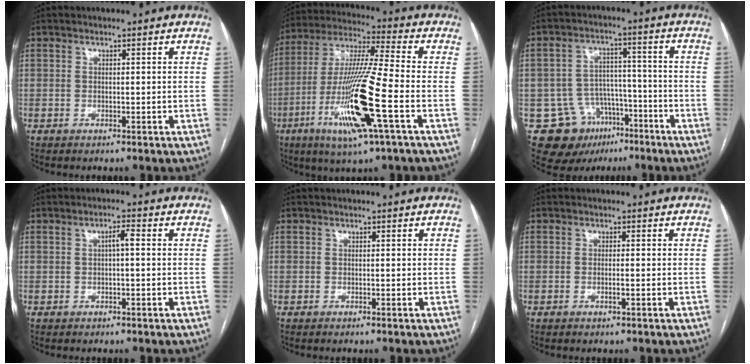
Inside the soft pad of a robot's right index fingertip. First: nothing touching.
{"total": 17.9, "force": [-6.1, 0.1, 16.8], "torque": [-0.345, -0.023, -0.118]}
{"total": 11.6, "force": [-6.4, 9.1, 3.5], "torque": [-0.055, 0.041, -0.089]}
{"total": 2.0, "force": [0.1, 0.3, 2.0], "torque": [-0.033, 0.005, 0.003]}
{"total": 0.0}
{"total": 1.0, "force": [-0.4, 0.1, 0.9], "torque": [-0.020, -0.001, -0.006]}